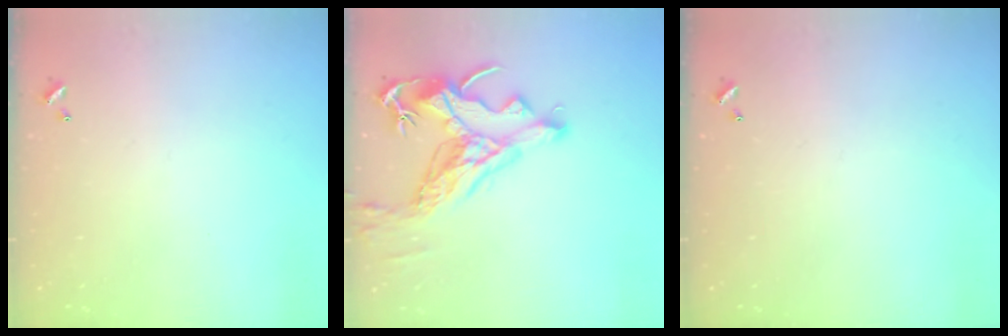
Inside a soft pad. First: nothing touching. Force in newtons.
{"total": 9.9, "press": 9.7, "slide": 1.9}
{"total": 0.0}